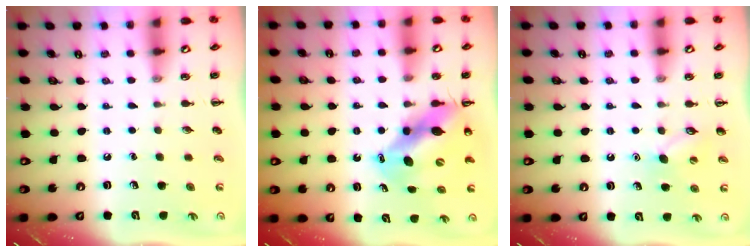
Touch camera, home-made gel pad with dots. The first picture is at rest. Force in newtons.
{"total": 11.9, "press": 11.4, "slide": 3.5}
{"total": 6.3, "press": 6.0, "slide": 1.7}